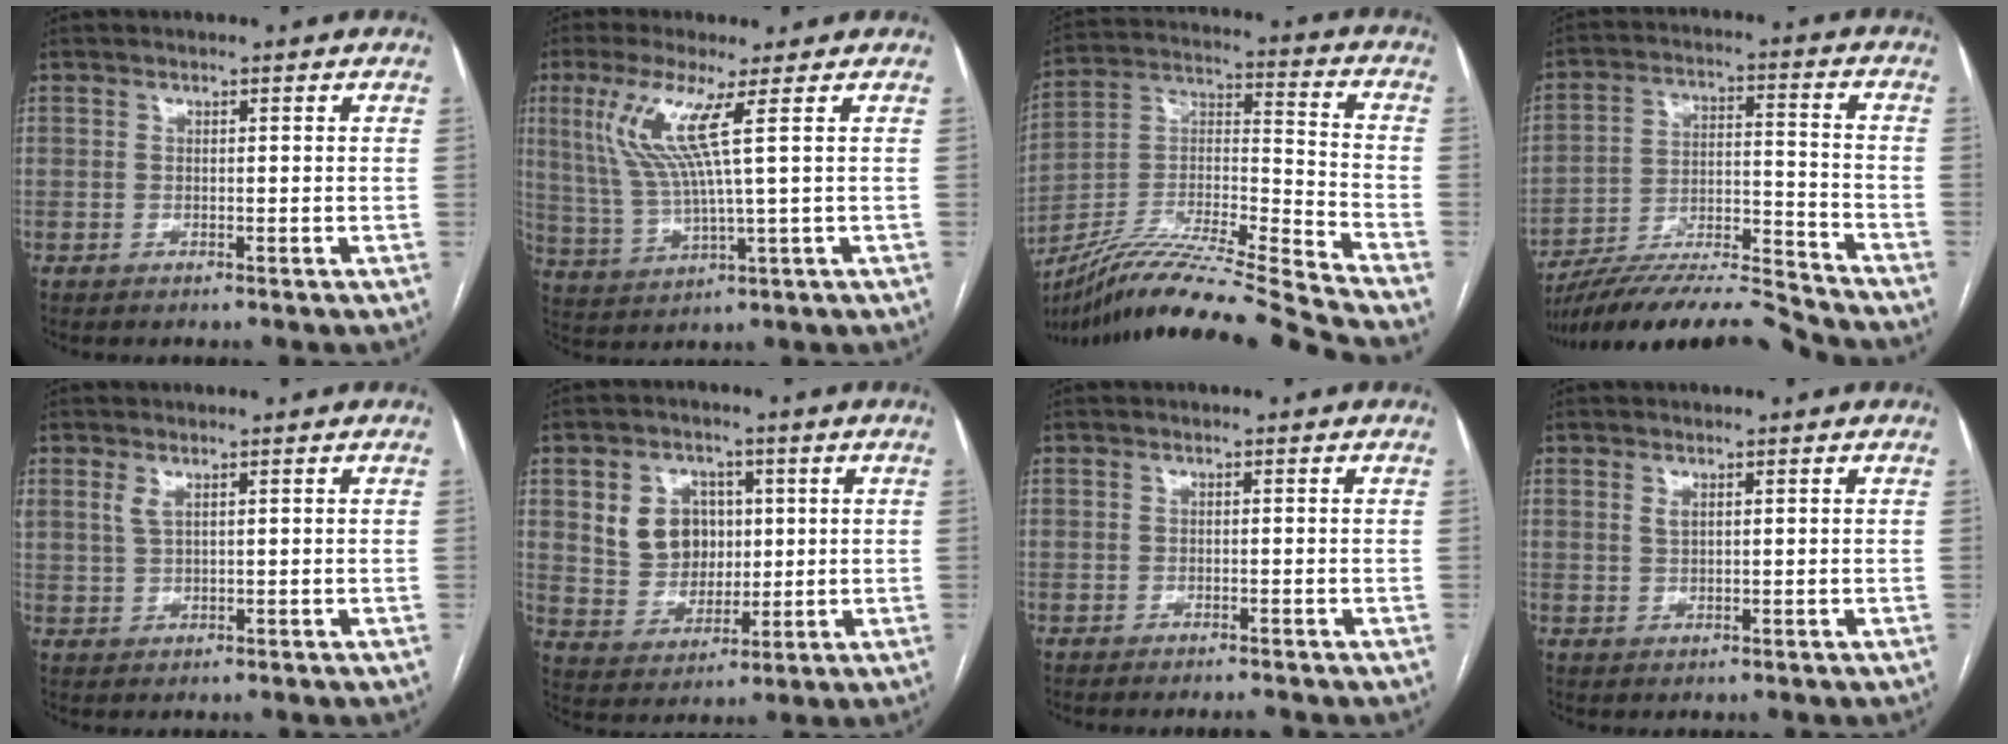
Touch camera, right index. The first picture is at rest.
{"total": 8.9, "force": [3.3, -0.6, 8.3], "torque": [-0.186, 0.000, 0.070]}
{"total": 21.5, "force": [-18.9, -2.3, 10.0], "torque": [-0.196, -0.004, -0.334]}
{"total": 15.4, "force": [-14.7, -0.3, 4.8], "torque": [-0.082, 0.023, -0.256]}
{"total": 1.9, "force": [1.1, 0.6, 1.4], "torque": [-0.036, 0.002, 0.029]}
{"total": 8.7, "force": [2.4, 7.1, 4.4], "torque": [-0.089, 0.021, 0.056]}
{"total": 1.1, "force": [-1.1, 0.0, 0.4], "torque": [-0.006, -0.003, -0.014]}
{"total": 1.0, "force": [0.6, 0.3, 0.7], "torque": [-0.015, -0.001, 0.012]}